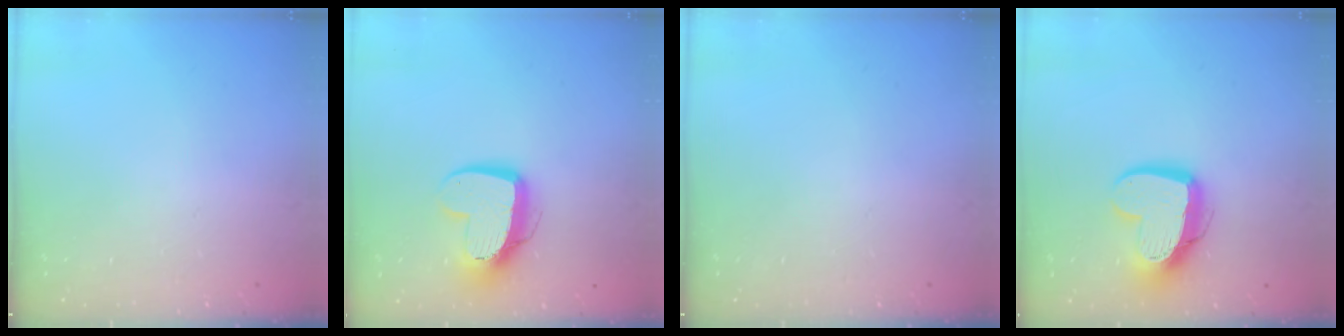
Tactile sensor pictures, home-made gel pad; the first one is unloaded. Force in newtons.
{"total": 13.3, "press": 13.2, "slide": 1.2}
{"total": 0.0}
{"total": 14.9, "press": 14.8, "slide": 1.5}